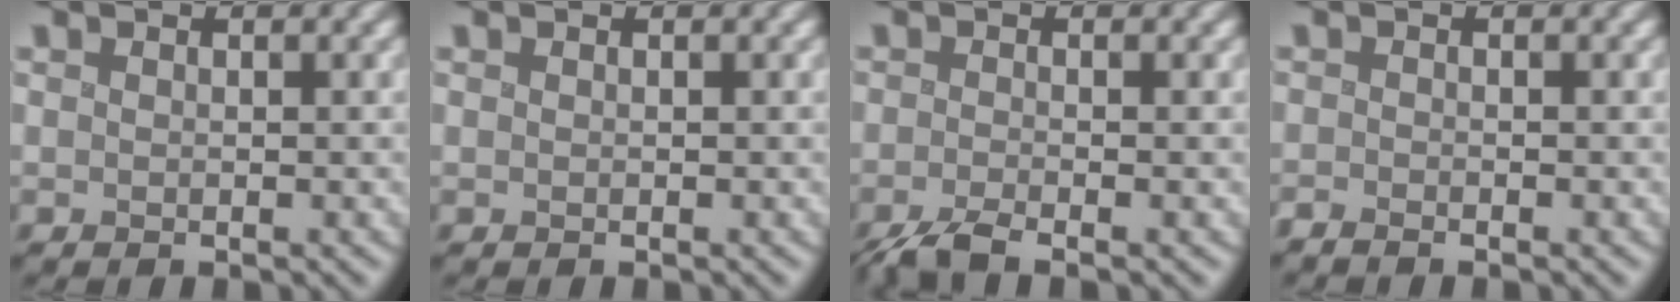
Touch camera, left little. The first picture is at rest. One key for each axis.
{"total": 0.0}
{"total": 2.7, "fx": -2.1, "fy": 0.3, "fz": 1.7, "tx": -0.028, "ty": -0.007, "tz": -0.050}
{"total": 1.1, "fx": -1.1, "fy": 0.0, "fz": 0.1, "tx": 0.002, "ty": -0.003, "tz": -0.021}